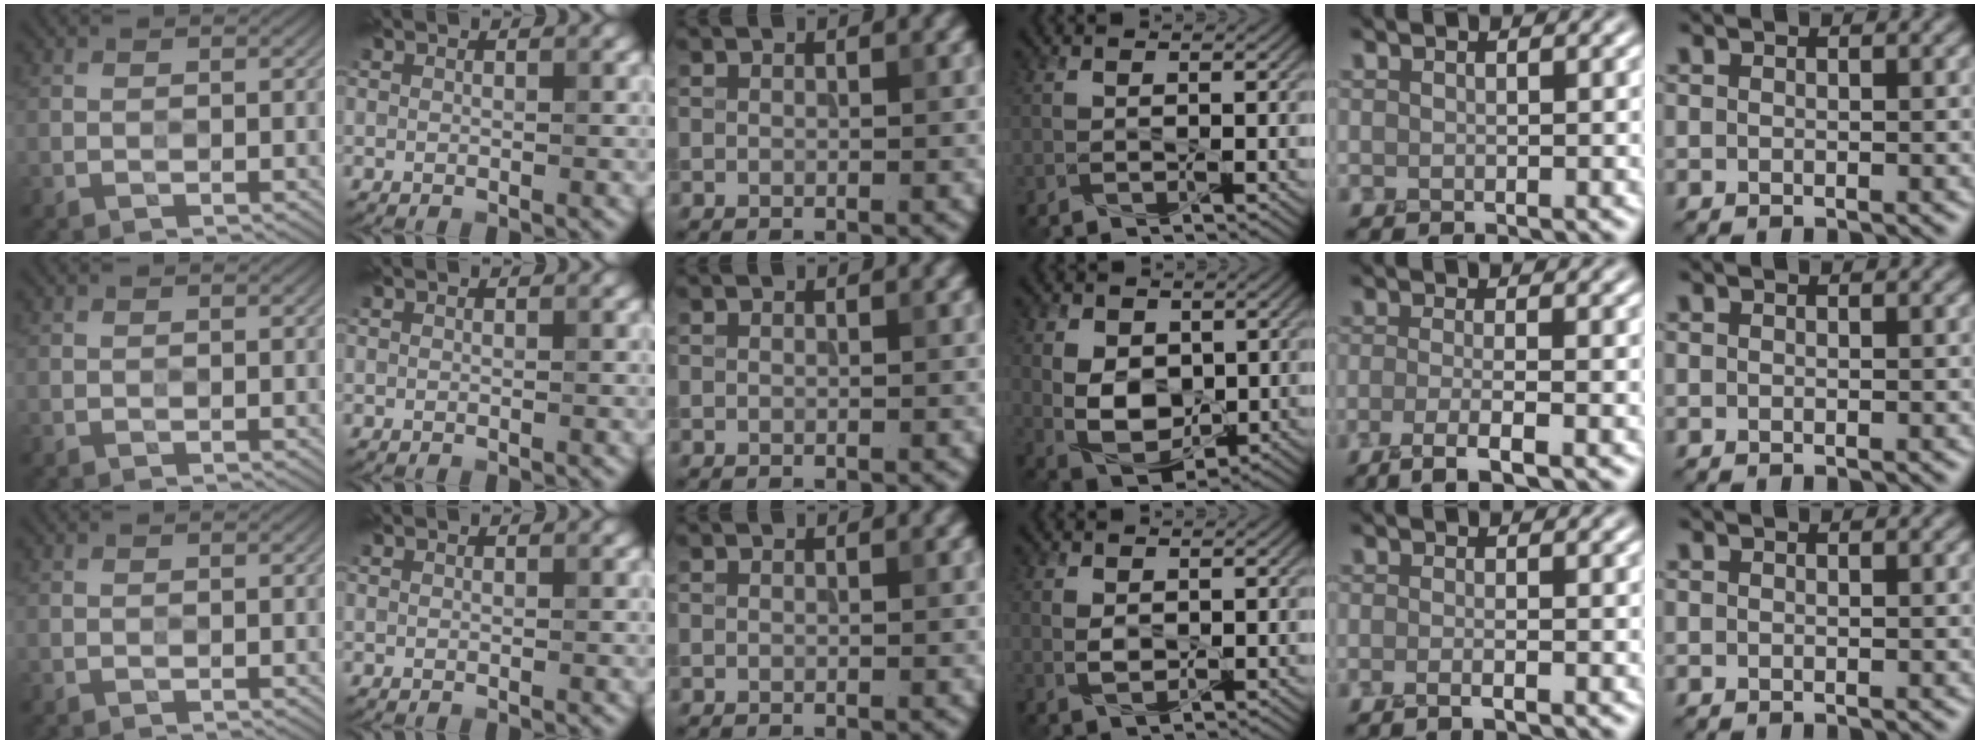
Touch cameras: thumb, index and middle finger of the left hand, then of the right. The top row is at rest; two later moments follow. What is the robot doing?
{"motion": "squeeze", "object": "foam earplug"}